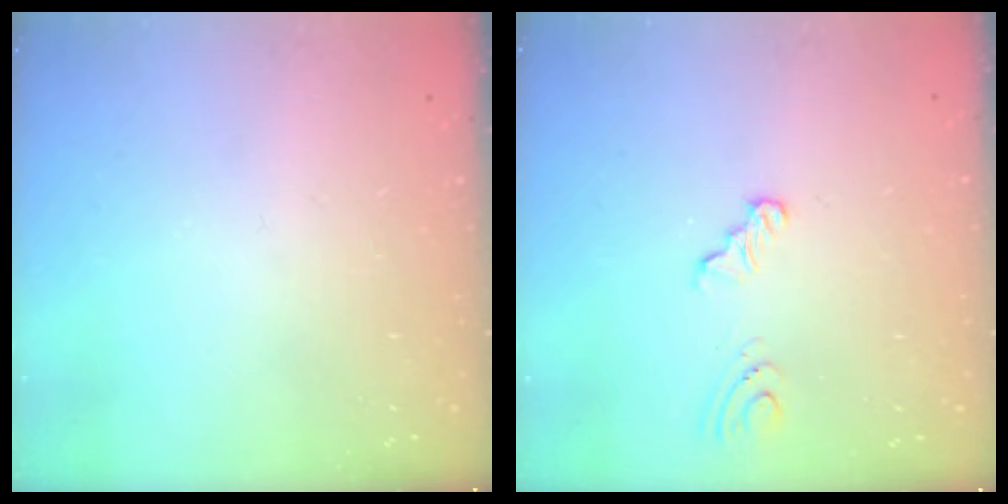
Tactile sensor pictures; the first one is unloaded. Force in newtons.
{"total": 3.7, "press": 2.8, "slide": 2.3}